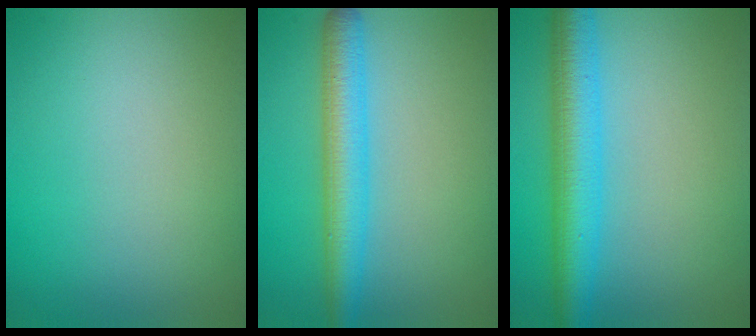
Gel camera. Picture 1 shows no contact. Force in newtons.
{"total": 4.6, "press": 4.6, "slide": 0.2}
{"total": 5.9, "press": 5.9, "slide": 0.0}